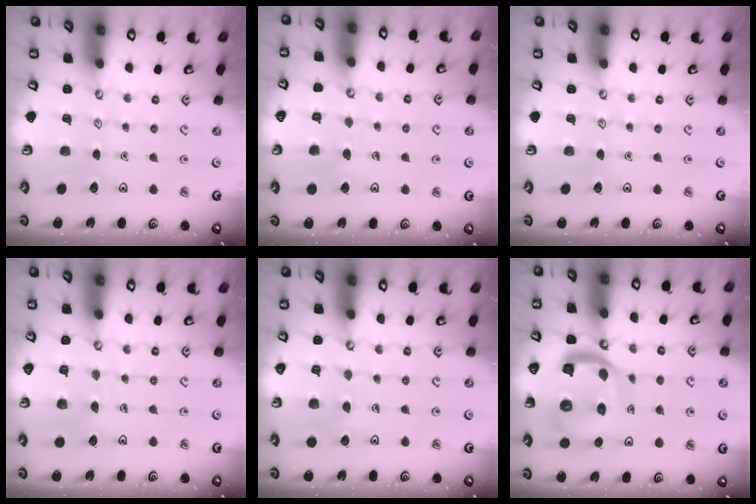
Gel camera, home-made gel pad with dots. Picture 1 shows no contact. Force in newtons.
{"total": 5.1, "press": 5.1, "slide": 0.3}
{"total": 0.0}
{"total": 7.0, "press": 6.9, "slide": 0.6}
{"total": 6.6, "press": 6.6, "slide": 0.5}
{"total": 15.8, "press": 15.7, "slide": 1.9}